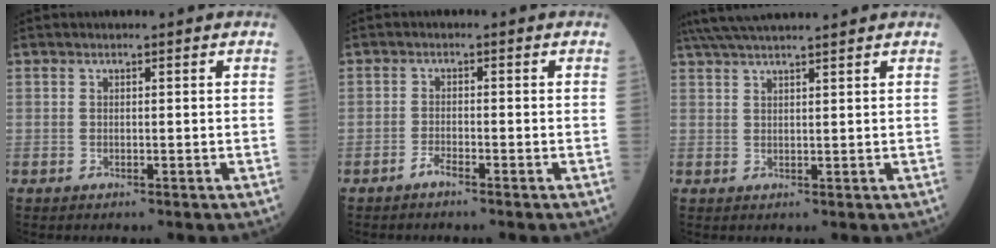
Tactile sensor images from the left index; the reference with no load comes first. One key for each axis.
{"total": 1.3, "fx": -1.1, "fy": 0.0, "fz": 0.6, "tx": -0.016, "ty": 0.000, "tz": -0.023}
{"total": 9.1, "fx": 8.1, "fy": -0.3, "fz": 4.2, "tx": -0.072, "ty": 0.035, "tz": 0.129}